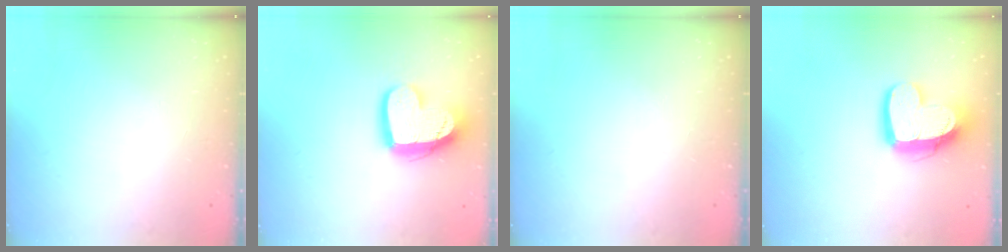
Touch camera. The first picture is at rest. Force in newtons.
{"total": 16.7, "press": 16.6, "slide": 1.4}
{"total": 0.0}
{"total": 15.0, "press": 14.9, "slide": 1.3}